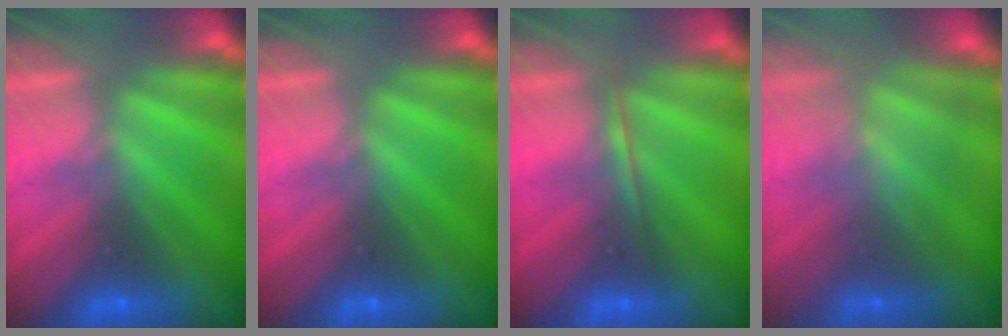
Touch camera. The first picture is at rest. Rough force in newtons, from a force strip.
{"total": 0.0}
{"total": 1.7}
{"total": 3.3}